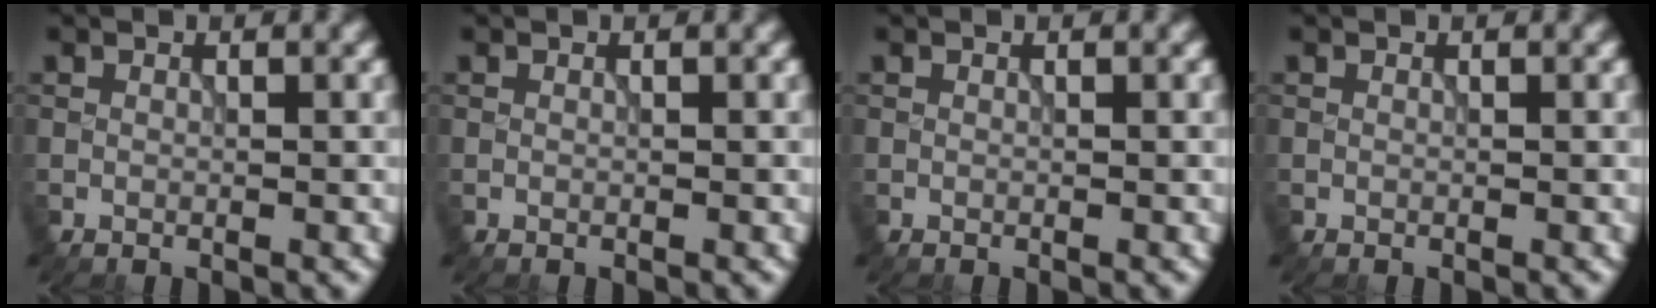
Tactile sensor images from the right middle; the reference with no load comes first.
{"total": 0.0}
{"total": 0.0}
{"total": 0.0}